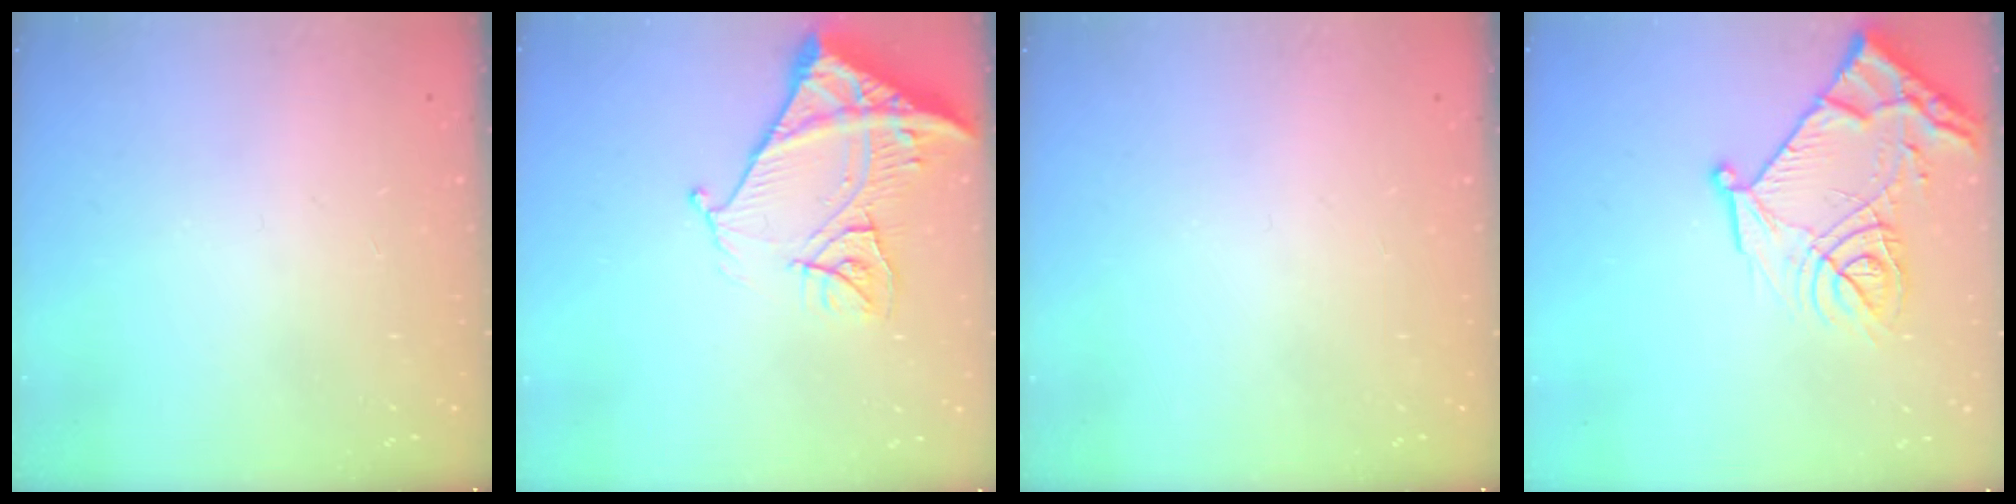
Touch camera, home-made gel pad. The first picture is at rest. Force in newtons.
{"total": 15.3, "press": 15.2, "slide": 1.7}
{"total": 0.0}
{"total": 16.3, "press": 16.3, "slide": 1.8}